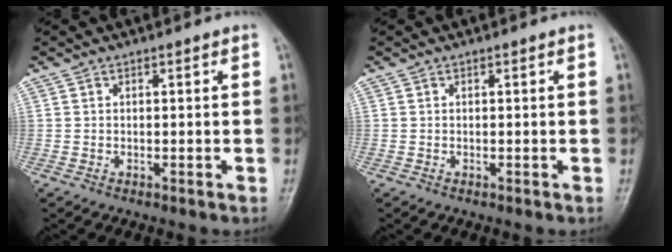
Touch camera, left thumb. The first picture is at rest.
{"total": 0.0}